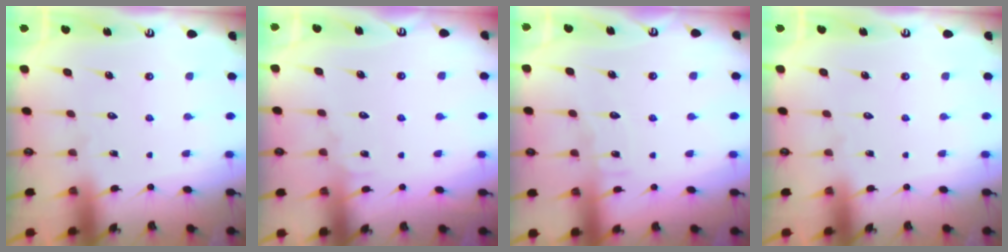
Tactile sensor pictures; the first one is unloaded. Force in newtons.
{"total": 3.6, "press": 3.5, "slide": 0.4}
{"total": 4.4, "press": 4.3, "slide": 0.5}
{"total": 0.0}